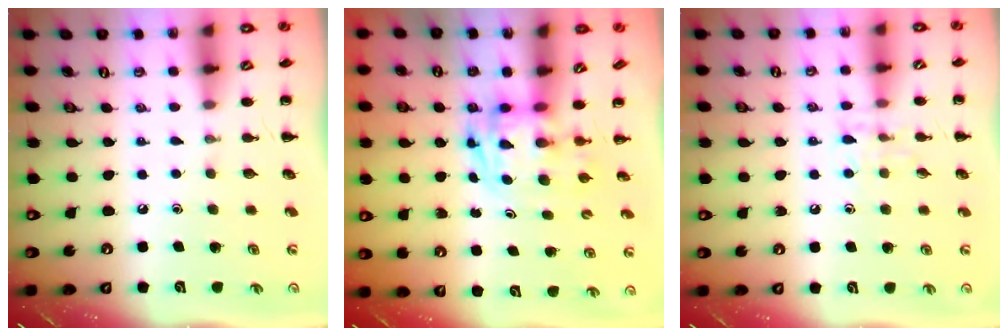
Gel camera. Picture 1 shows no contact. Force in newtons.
{"total": 2.8, "press": 2.8, "slide": 0.5}
{"total": 6.5, "press": 6.4, "slide": 1.2}